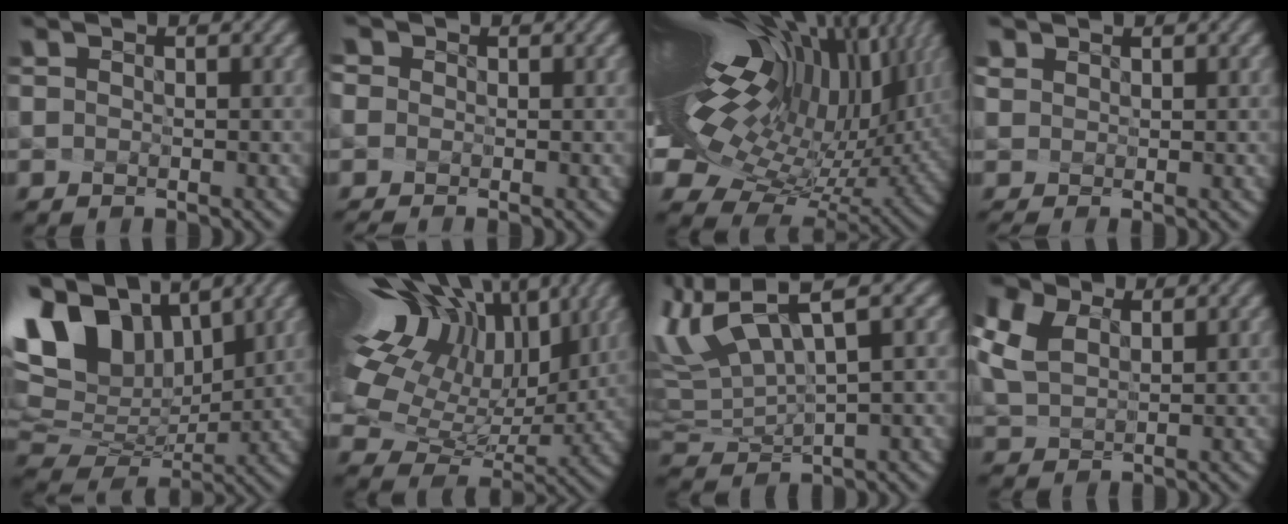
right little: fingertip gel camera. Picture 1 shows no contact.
{"total": 2.2, "force": [-0.1, 1.8, 1.3], "torque": [-0.043, 0.006, 0.002]}
{"total": 18.4, "force": [6.6, 8.1, 15.2], "torque": [-0.291, 0.013, 0.141]}
{"total": 0.9, "force": [0.4, 0.6, 0.5], "torque": [-0.039, -0.004, 0.027]}
{"total": 11.5, "force": [5.4, 6.6, 7.6], "torque": [-0.175, 0.010, 0.125]}
{"total": 18.4, "force": [7.5, 10.0, 13.5], "torque": [-0.272, 0.025, 0.164]}
{"total": 6.5, "force": [4.0, 1.1, 5.0], "torque": [-0.136, 0.007, 0.102]}
{"total": 8.2, "force": [4.0, 5.3, 4.9], "torque": [-0.143, 0.016, 0.094]}